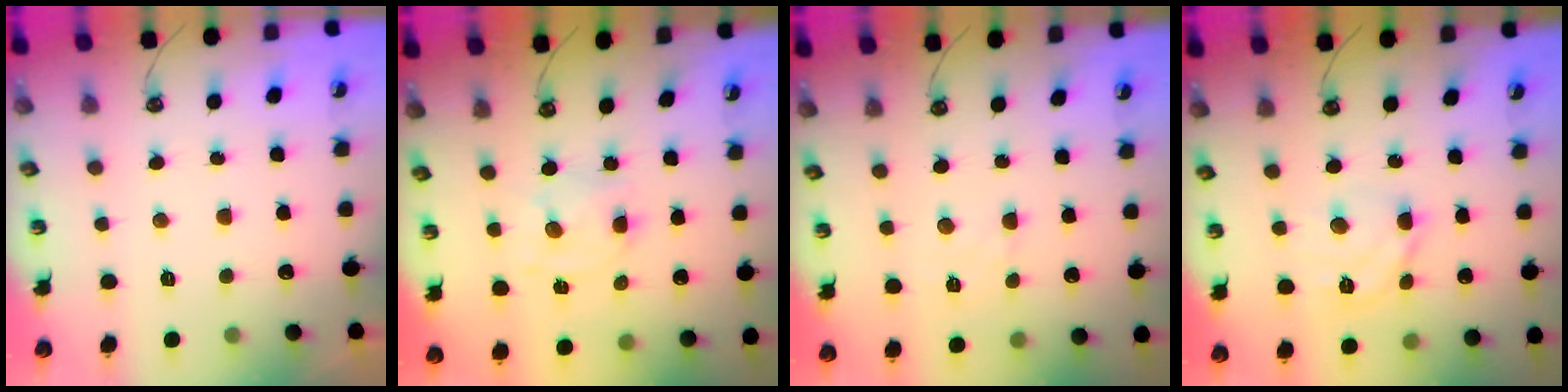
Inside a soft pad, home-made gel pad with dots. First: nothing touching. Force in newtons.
{"total": 4.6, "press": 4.5, "slide": 1.0}
{"total": 4.3, "press": 4.3, "slide": 0.7}
{"total": 10.0, "press": 10.0, "slide": 1.1}